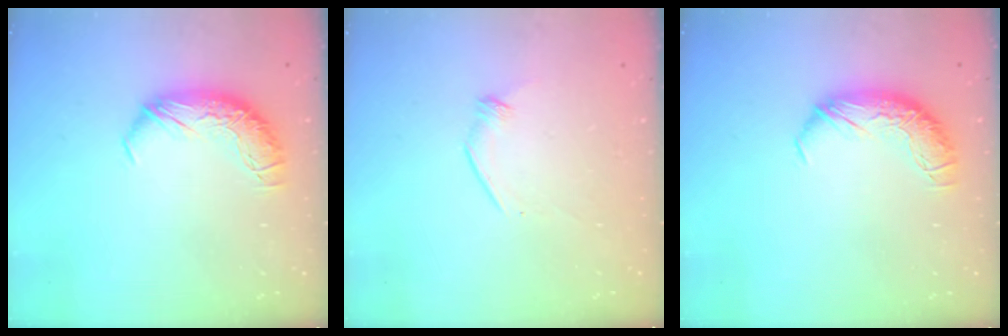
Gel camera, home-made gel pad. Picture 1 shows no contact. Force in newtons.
{"total": 6.2, "press": 6.1, "slide": 1.0}
{"total": 0.0}